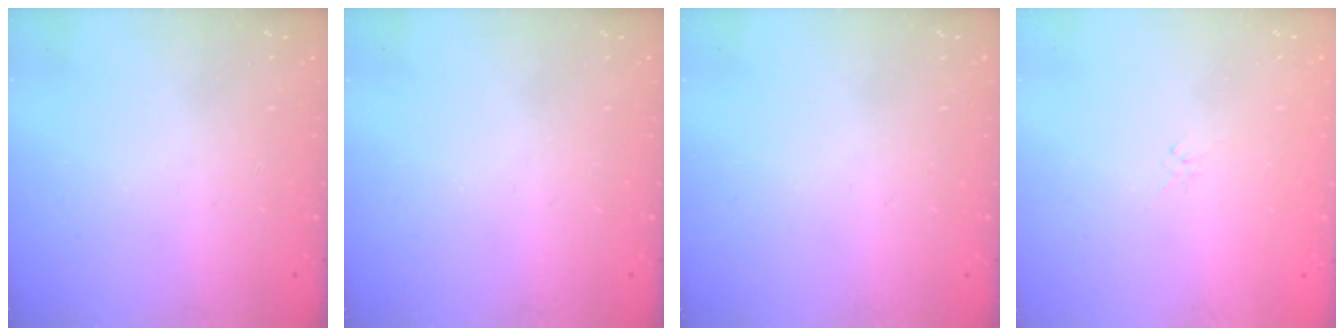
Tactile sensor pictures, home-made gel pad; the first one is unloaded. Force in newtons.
{"total": 0.0}
{"total": 0.0}
{"total": 0.7, "press": 0.5, "slide": 0.4}